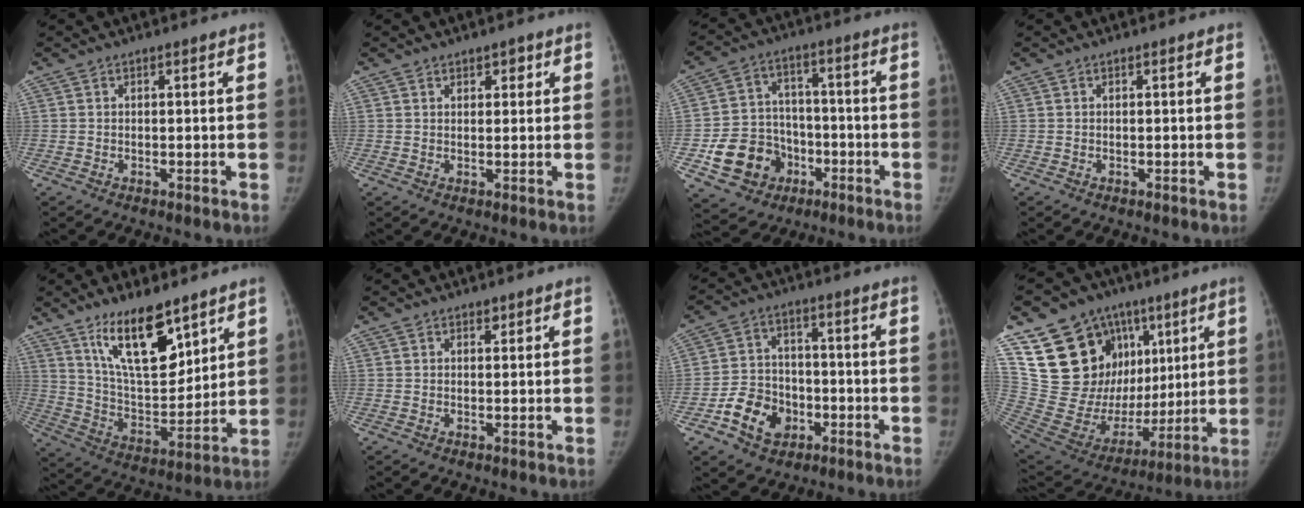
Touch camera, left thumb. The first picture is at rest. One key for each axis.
{"total": 2.2, "fx": 1.3, "fy": 1.4, "fz": 1.1, "tx": 0.004, "ty": -0.006, "tz": 0.018}
{"total": 12.8, "fx": -4.9, "fy": 10.9, "fz": 4.6, "tx": -0.054, "ty": 0.036, "tz": -0.072}
{"total": 0.0}
{"total": 16.3, "fx": 10.6, "fy": 6.3, "fz": 10.7, "tx": -0.146, "ty": -0.070, "tz": 0.201}
{"total": 1.1, "fx": 0.8, "fy": 0.7, "fz": 0.3, "tx": 0.004, "ty": -0.005, "tz": 0.010}
{"total": 9.9, "fx": -4.2, "fy": 7.7, "fz": 4.7, "tx": -0.054, "ty": 0.022, "tz": -0.072}
{"total": 26.7, "fx": 10.2, "fy": 19.1, "fz": 15.5, "tx": -0.209, "ty": 0.010, "tz": 0.196}